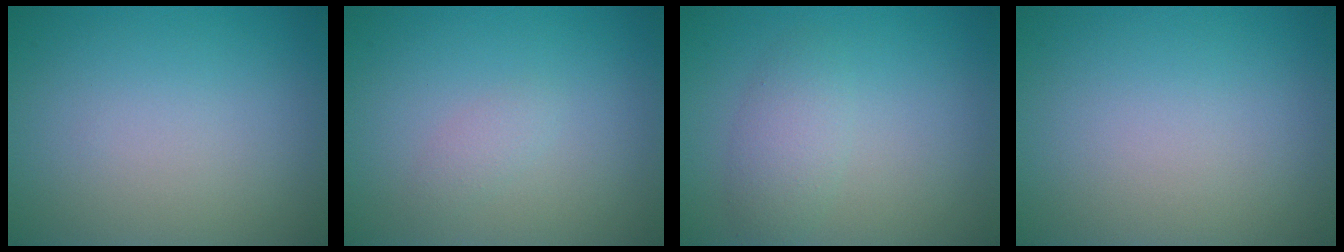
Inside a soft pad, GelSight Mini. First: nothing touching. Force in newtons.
{"total": 1.0, "press": 1.0, "slide": 0.1}
{"total": 2.4, "press": 2.4, "slide": 0.1}
{"total": 0.0}